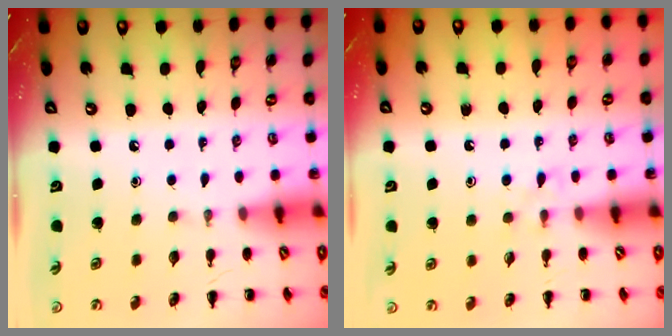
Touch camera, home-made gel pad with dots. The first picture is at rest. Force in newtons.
{"total": 5.8, "press": 5.6, "slide": 1.6}